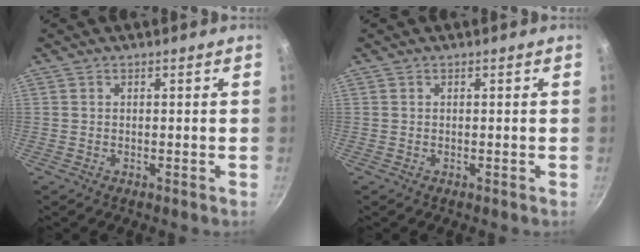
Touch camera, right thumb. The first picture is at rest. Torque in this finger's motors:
{"motor_torque": [-0.08, 0.08, -0.01, 0.10, 0.00]}